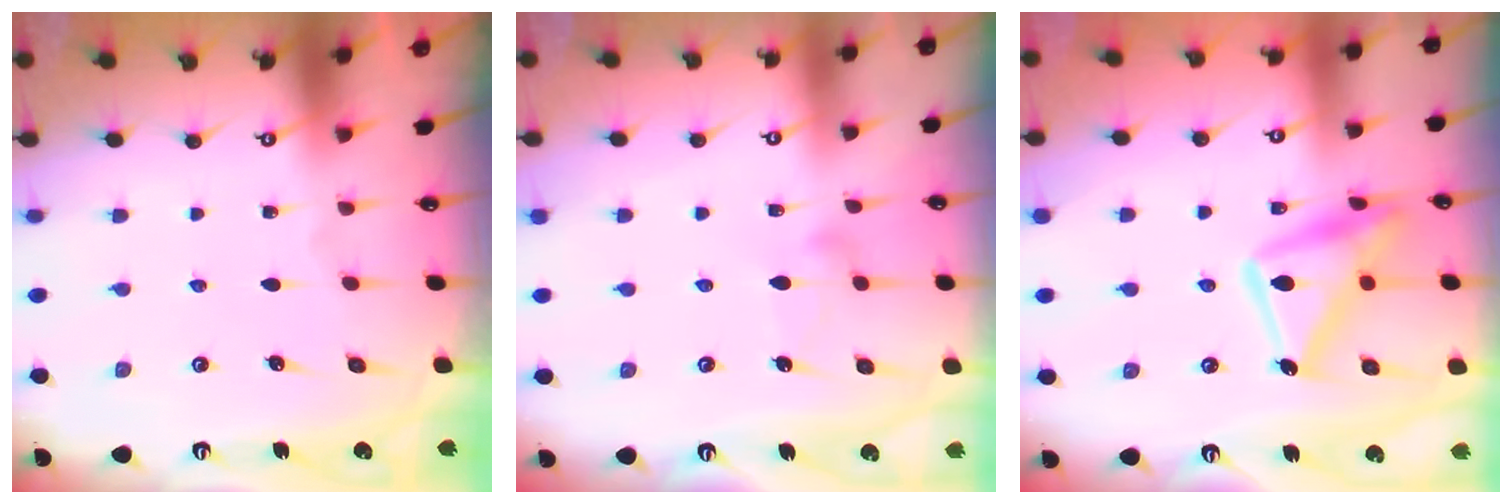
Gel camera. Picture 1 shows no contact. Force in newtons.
{"total": 7.2, "press": 7.2, "slide": 0.4}
{"total": 16.8, "press": 16.8, "slide": 1.0}